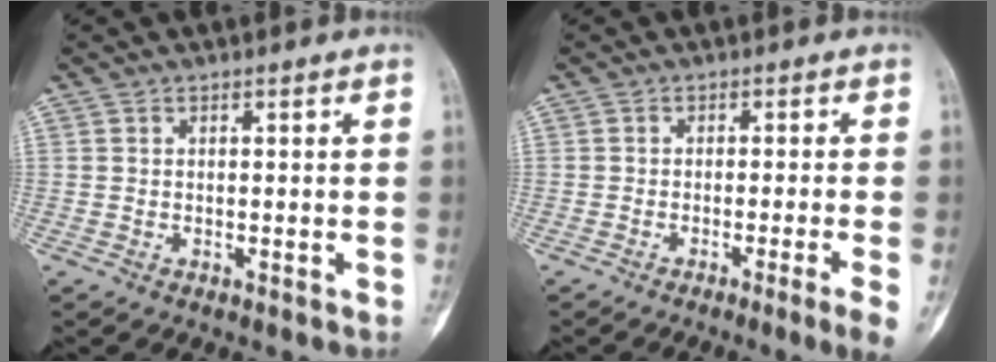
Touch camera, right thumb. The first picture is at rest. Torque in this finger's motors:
{"motor_torque": [-0.68, 0.26, -0.31, 0.03, -0.01]}